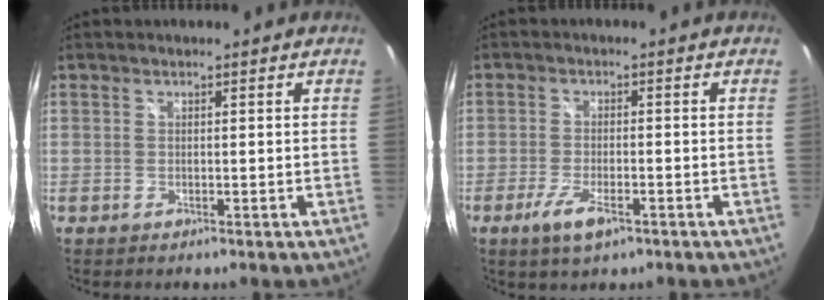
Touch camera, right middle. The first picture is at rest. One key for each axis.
{"total": 5.4, "fx": -3.0, "fy": 1.6, "fz": 4.1, "tx": -0.097, "ty": -0.009, "tz": -0.055}